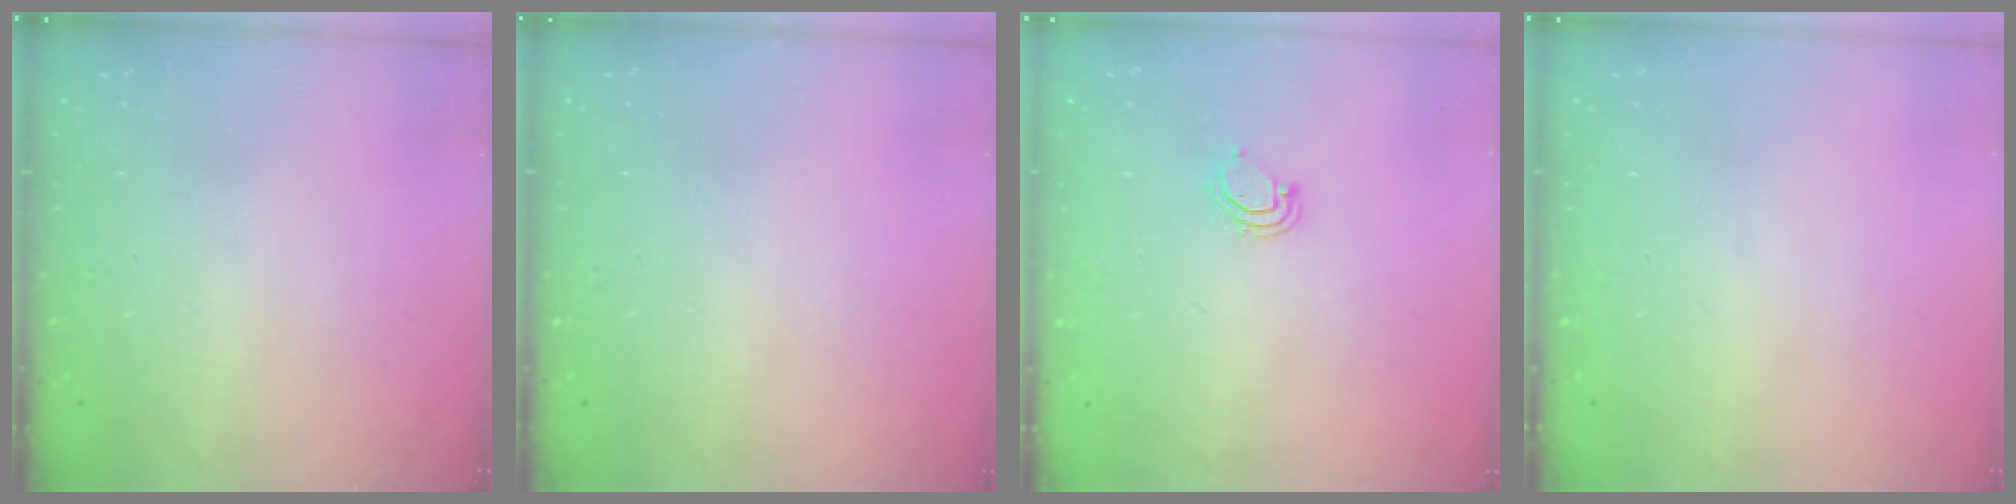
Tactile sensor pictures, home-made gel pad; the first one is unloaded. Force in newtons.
{"total": 0.0}
{"total": 4.3, "press": 4.3, "slide": 0.5}
{"total": 0.0}